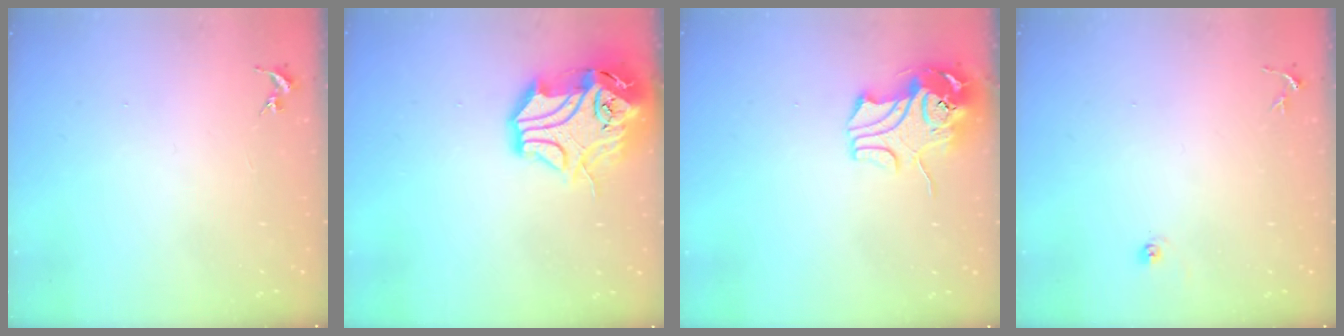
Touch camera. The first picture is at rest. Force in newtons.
{"total": 17.9, "press": 17.7, "slide": 2.6}
{"total": 11.7, "press": 11.5, "slide": 1.7}
{"total": 3.8, "press": 3.8, "slide": 0.3}